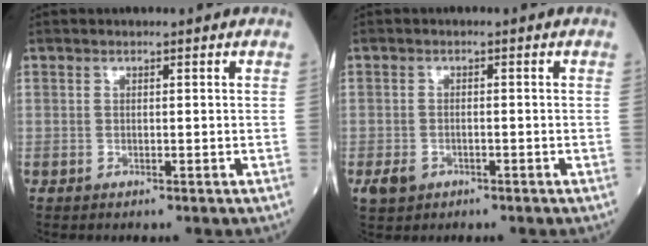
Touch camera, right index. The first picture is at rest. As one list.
[{"total": 2.7, "force": [-1.4, 1.8, 1.3], "torque": [-0.026, 0.001, -0.016]}]